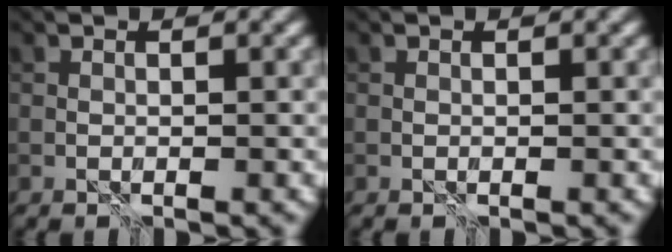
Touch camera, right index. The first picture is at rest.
{"total": 0.0}